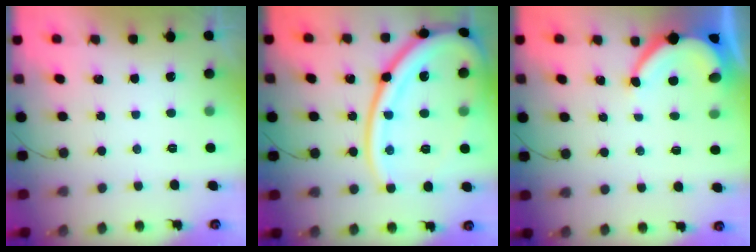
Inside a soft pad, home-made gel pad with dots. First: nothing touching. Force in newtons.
{"total": 25.7, "press": 25.5, "slide": 3.2}
{"total": 6.8, "press": 6.8, "slide": 0.9}